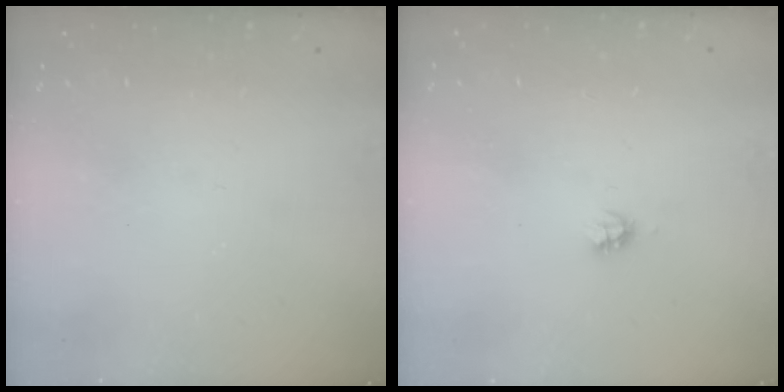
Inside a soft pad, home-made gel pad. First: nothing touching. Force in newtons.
{"total": 2.7, "press": 2.7, "slide": 0.2}